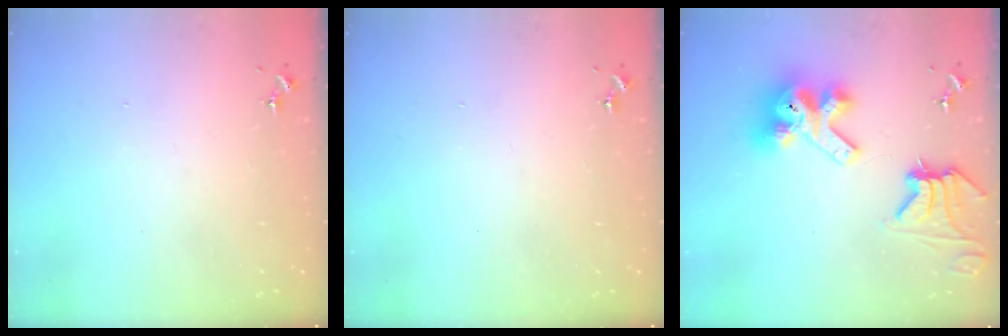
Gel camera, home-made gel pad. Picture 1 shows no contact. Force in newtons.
{"total": 0.0}
{"total": 15.5, "press": 15.4, "slide": 2.1}